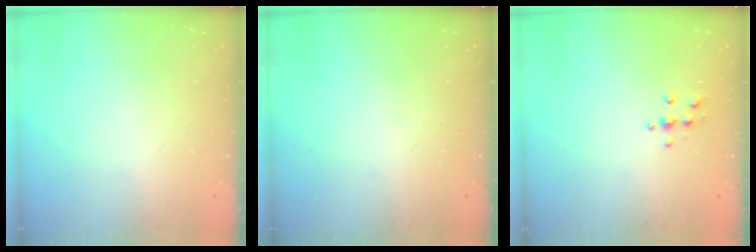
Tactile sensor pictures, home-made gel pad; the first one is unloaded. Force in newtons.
{"total": 0.0}
{"total": 3.9, "press": 3.9, "slide": 0.4}